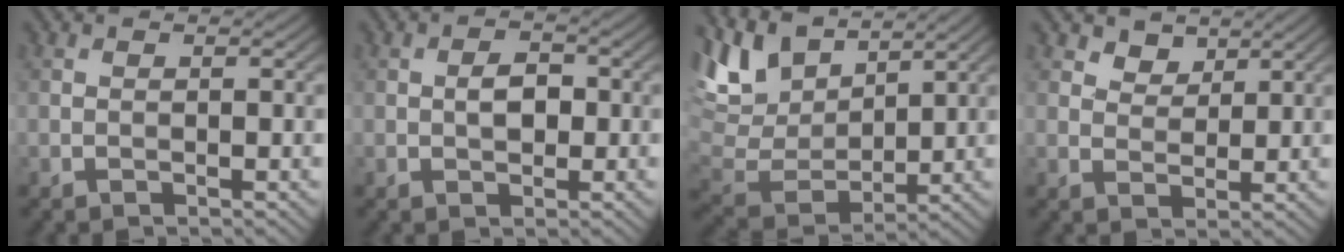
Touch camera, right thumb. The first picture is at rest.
{"total": 2.7, "force": [-0.1, 1.7, 2.1], "torque": [-0.036, 0.001, -0.004]}
{"total": 10.8, "force": [7.0, 5.1, 6.4], "torque": [-0.186, 0.013, 0.133]}
{"total": 2.9, "force": [2.1, 1.7, 1.0], "torque": [-0.023, -0.006, 0.038]}